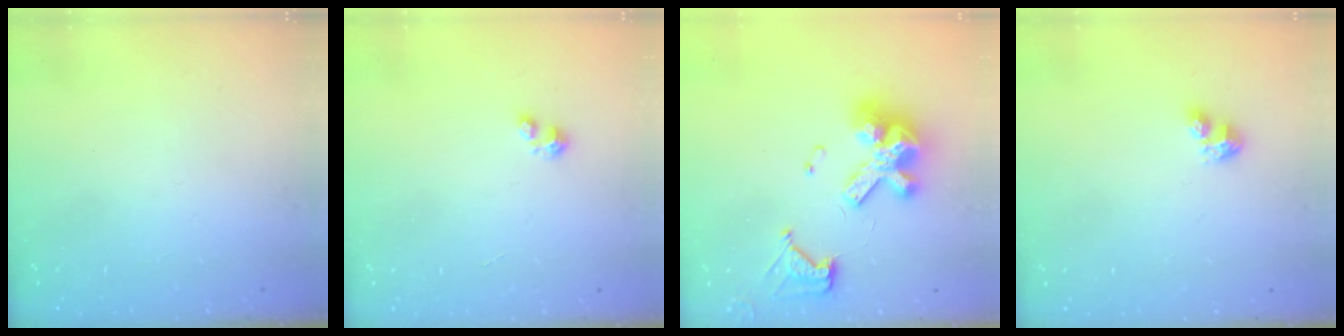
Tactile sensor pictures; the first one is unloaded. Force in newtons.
{"total": 2.3, "press": 2.3, "slide": 0.3}
{"total": 15.0, "press": 14.9, "slide": 1.5}
{"total": 3.5, "press": 3.5, "slide": 0.4}